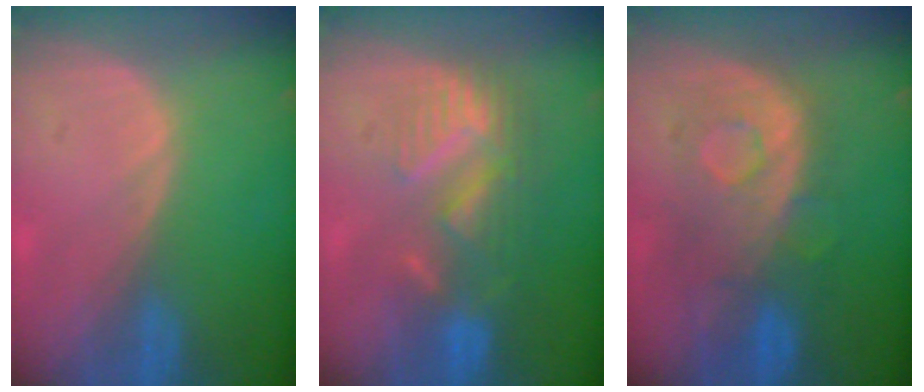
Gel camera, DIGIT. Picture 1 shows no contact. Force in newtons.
{"total": 8.9, "press": 8.0, "slide": 3.7}
{"total": 9.1, "press": 8.6, "slide": 3.0}